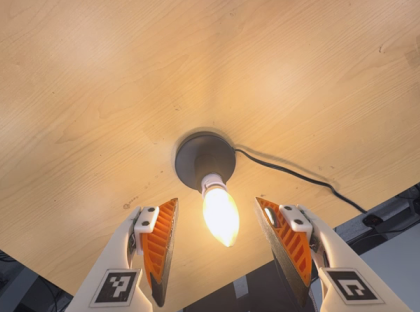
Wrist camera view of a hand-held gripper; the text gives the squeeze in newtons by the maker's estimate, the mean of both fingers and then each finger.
{"total": 0.0}